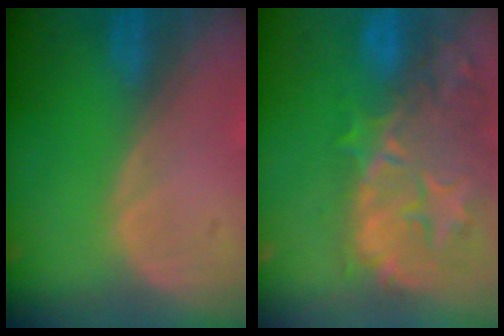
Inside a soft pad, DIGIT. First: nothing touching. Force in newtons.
{"total": 14.2, "press": 12.0, "slide": 7.6}